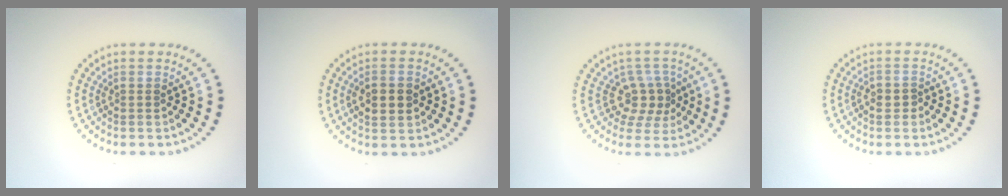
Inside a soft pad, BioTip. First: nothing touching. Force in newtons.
{"total": 2.7, "press": 2.7, "slide": 0.3}
{"total": 2.9, "press": 2.3, "slide": 1.8}
{"total": 1.0, "press": 0.9, "slide": 0.4}